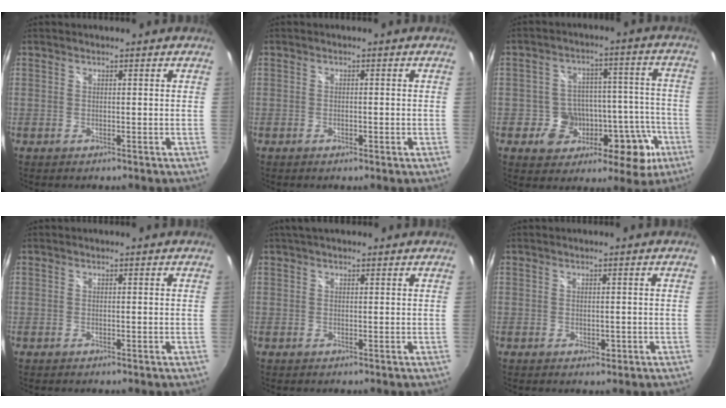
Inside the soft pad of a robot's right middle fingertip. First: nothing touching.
{"total": 1.3, "force": [-0.6, 0.3, 1.0], "torque": [-0.016, -0.001, -0.012]}
{"total": 14.6, "force": [-6.3, 10.7, 7.7], "torque": [-0.116, 0.032, -0.073]}
{"total": 0.0}
{"total": 3.9, "force": [2.8, 1.5, 2.2], "torque": [-0.033, 0.015, 0.039]}
{"total": 1.2, "force": [-0.3, 0.9, 0.7], "torque": [-0.007, -0.003, -0.004]}